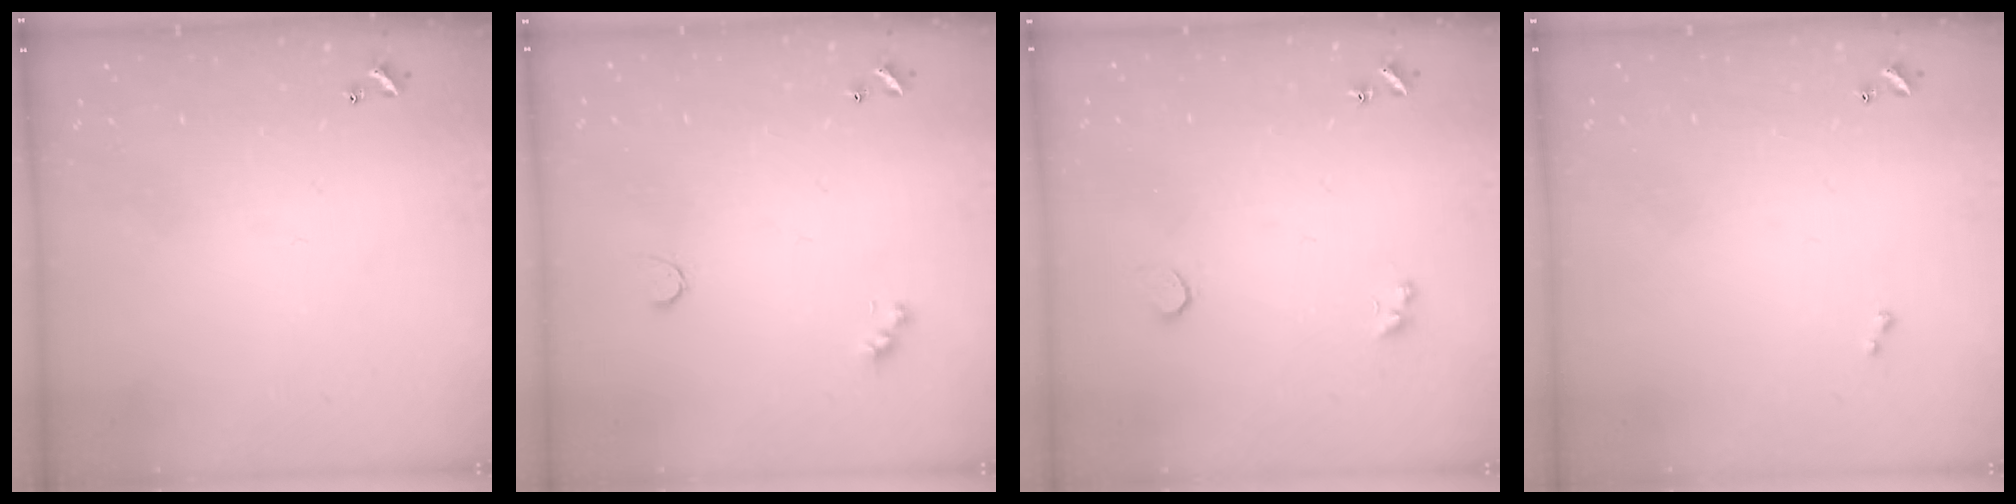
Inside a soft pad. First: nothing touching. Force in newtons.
{"total": 2.6, "press": 2.5, "slide": 0.5}
{"total": 2.6, "press": 2.2, "slide": 1.2}
{"total": 0.0}